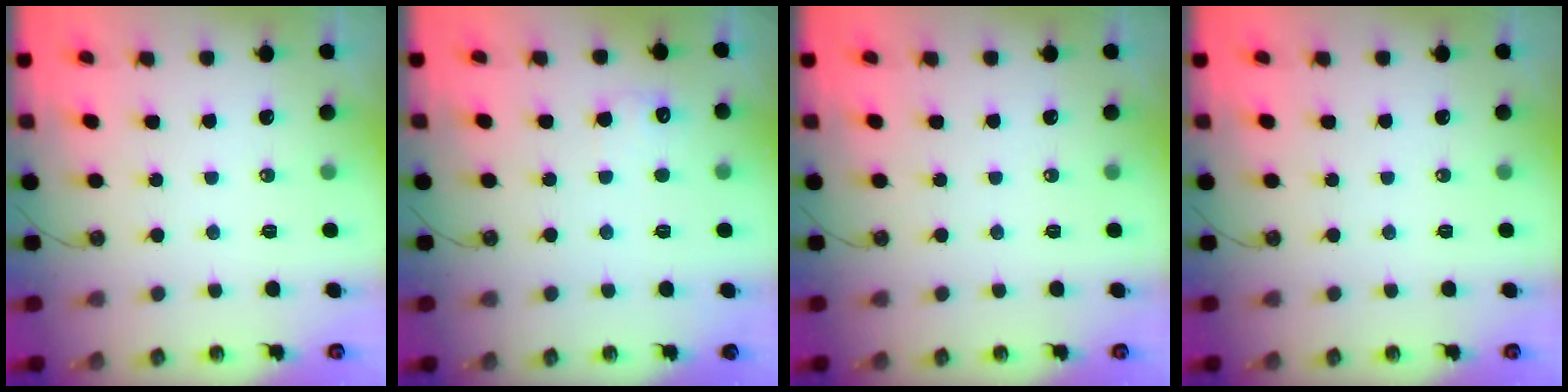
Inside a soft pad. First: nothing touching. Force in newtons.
{"total": 5.9, "press": 5.8, "slide": 1.3}
{"total": 0.0}
{"total": 0.0}